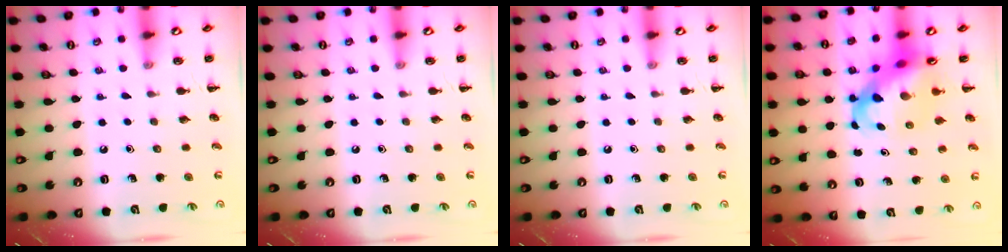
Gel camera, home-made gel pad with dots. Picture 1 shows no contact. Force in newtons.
{"total": 0.0}
{"total": 0.0}
{"total": 9.7, "press": 9.3, "slide": 2.8}